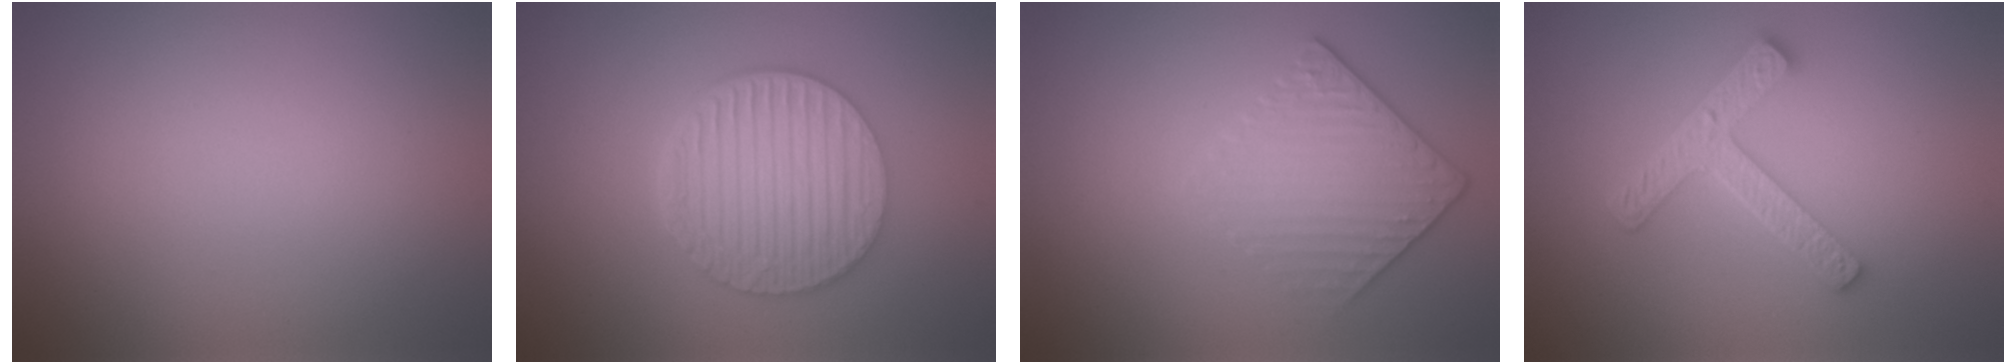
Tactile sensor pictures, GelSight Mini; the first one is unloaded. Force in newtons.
{"total": 6.0, "press": 4.7, "slide": 3.6}
{"total": 4.3, "press": 3.0, "slide": 3.1}
{"total": 4.3, "press": 3.3, "slide": 2.9}